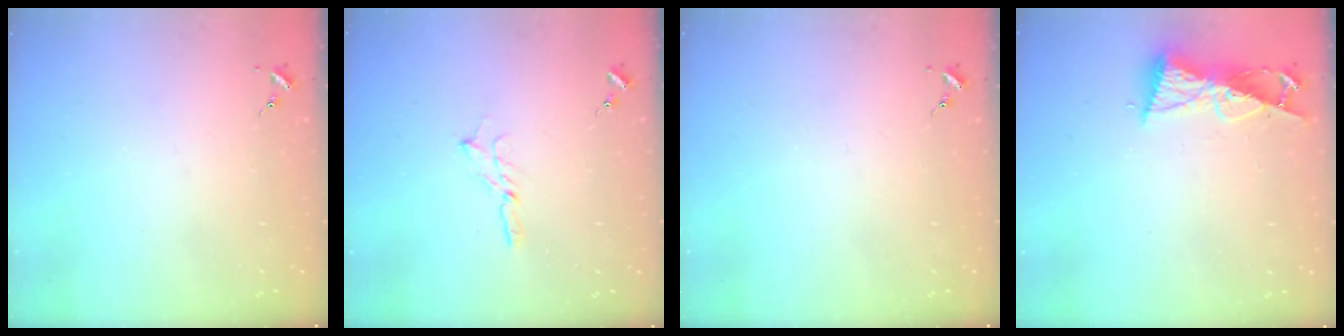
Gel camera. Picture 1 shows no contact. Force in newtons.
{"total": 3.1, "press": 3.1, "slide": 0.2}
{"total": 0.0}
{"total": 8.7, "press": 8.7, "slide": 0.7}